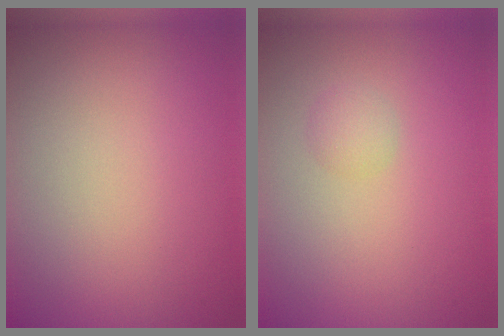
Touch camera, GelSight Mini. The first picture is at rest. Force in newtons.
{"total": 1.2, "press": 1.2, "slide": 0.0}